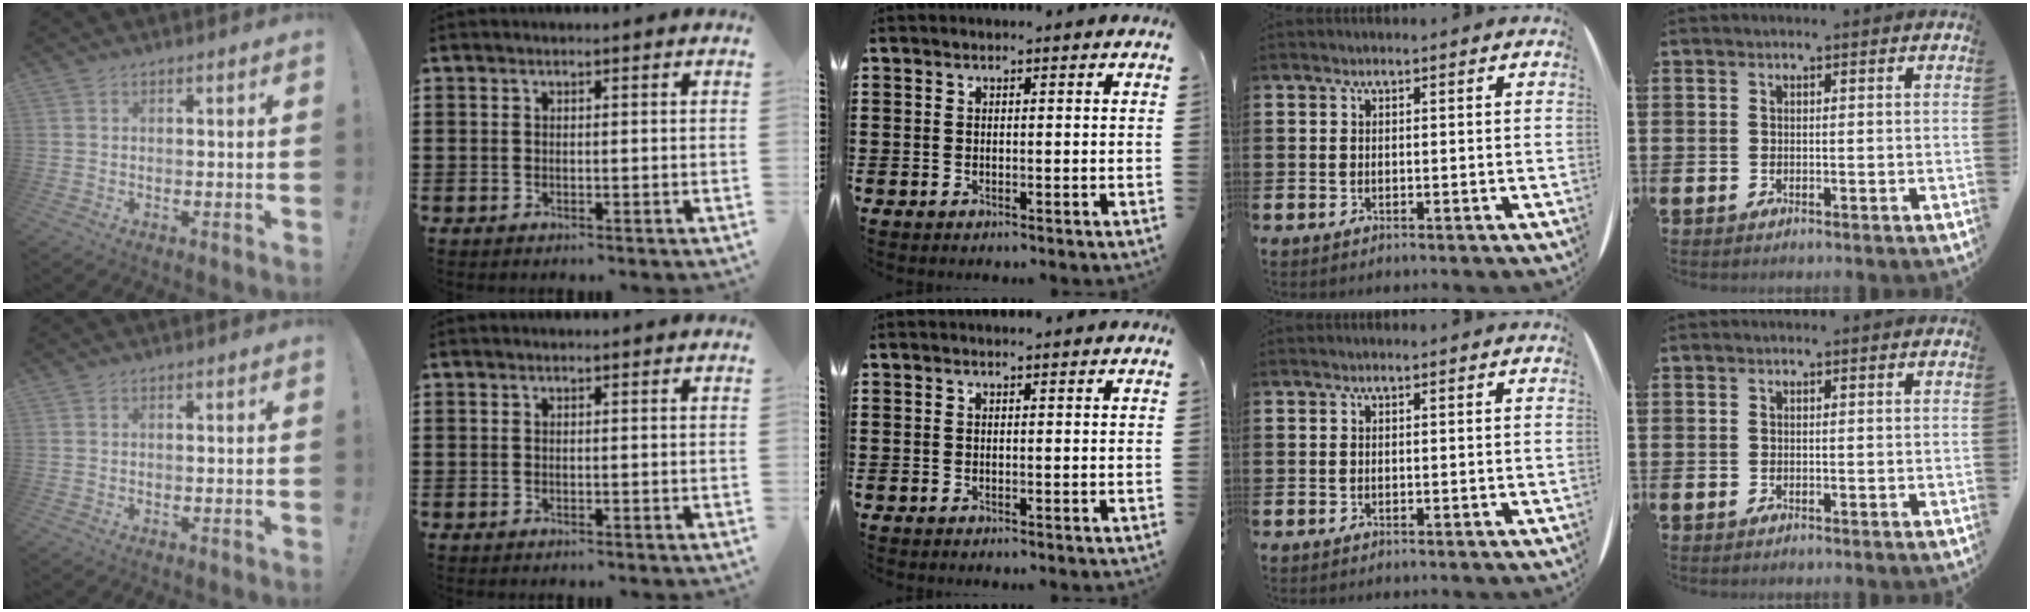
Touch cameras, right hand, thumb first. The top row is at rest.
{}